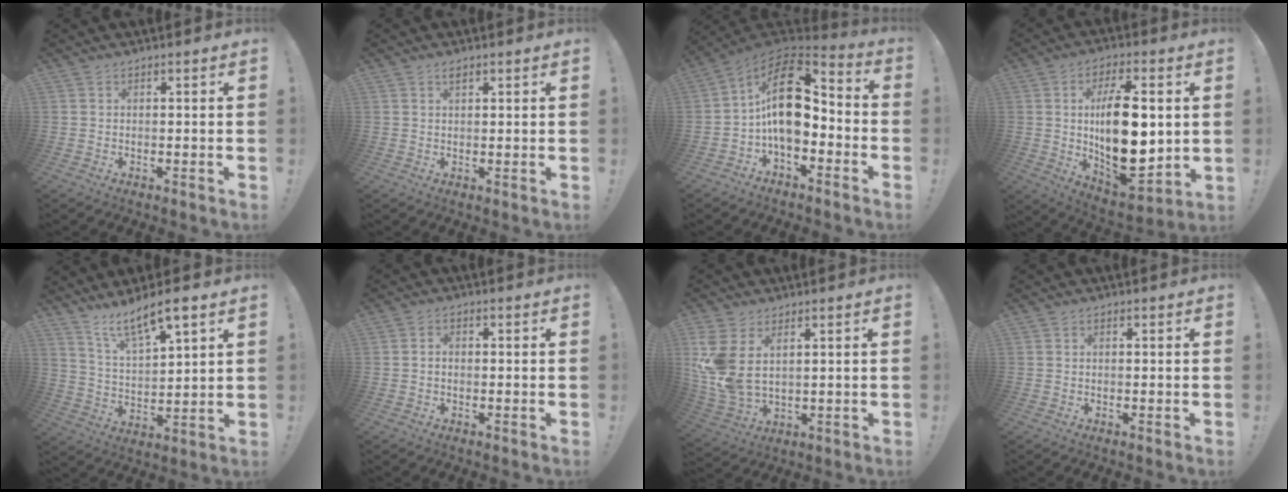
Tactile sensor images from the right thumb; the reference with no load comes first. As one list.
[{"total": 1.5, "force": [1.1, 0.6, 0.9], "torque": [-0.004, -0.005, 0.017]}, {"total": 18.5, "force": [1.9, 10.7, 15.0], "torque": [-0.260, 0.001, 0.039]}, {"total": 21.5, "force": [1.8, 9.9, 19.0], "torque": [-0.322, -0.015, 0.036]}, {"total": 10.3, "force": [8.3, 2.1, 5.7], "torque": [-0.100, -0.059, 0.146]}, {"total": 1.5, "force": [-0.7, 1.0, 0.9], "torque": [-0.018, 0.007, -0.012]}, {"total": 9.6, "force": [3.8, 5.2, 7.0], "torque": [-0.148, -0.029, 0.074]}, {"total": 0.0}]